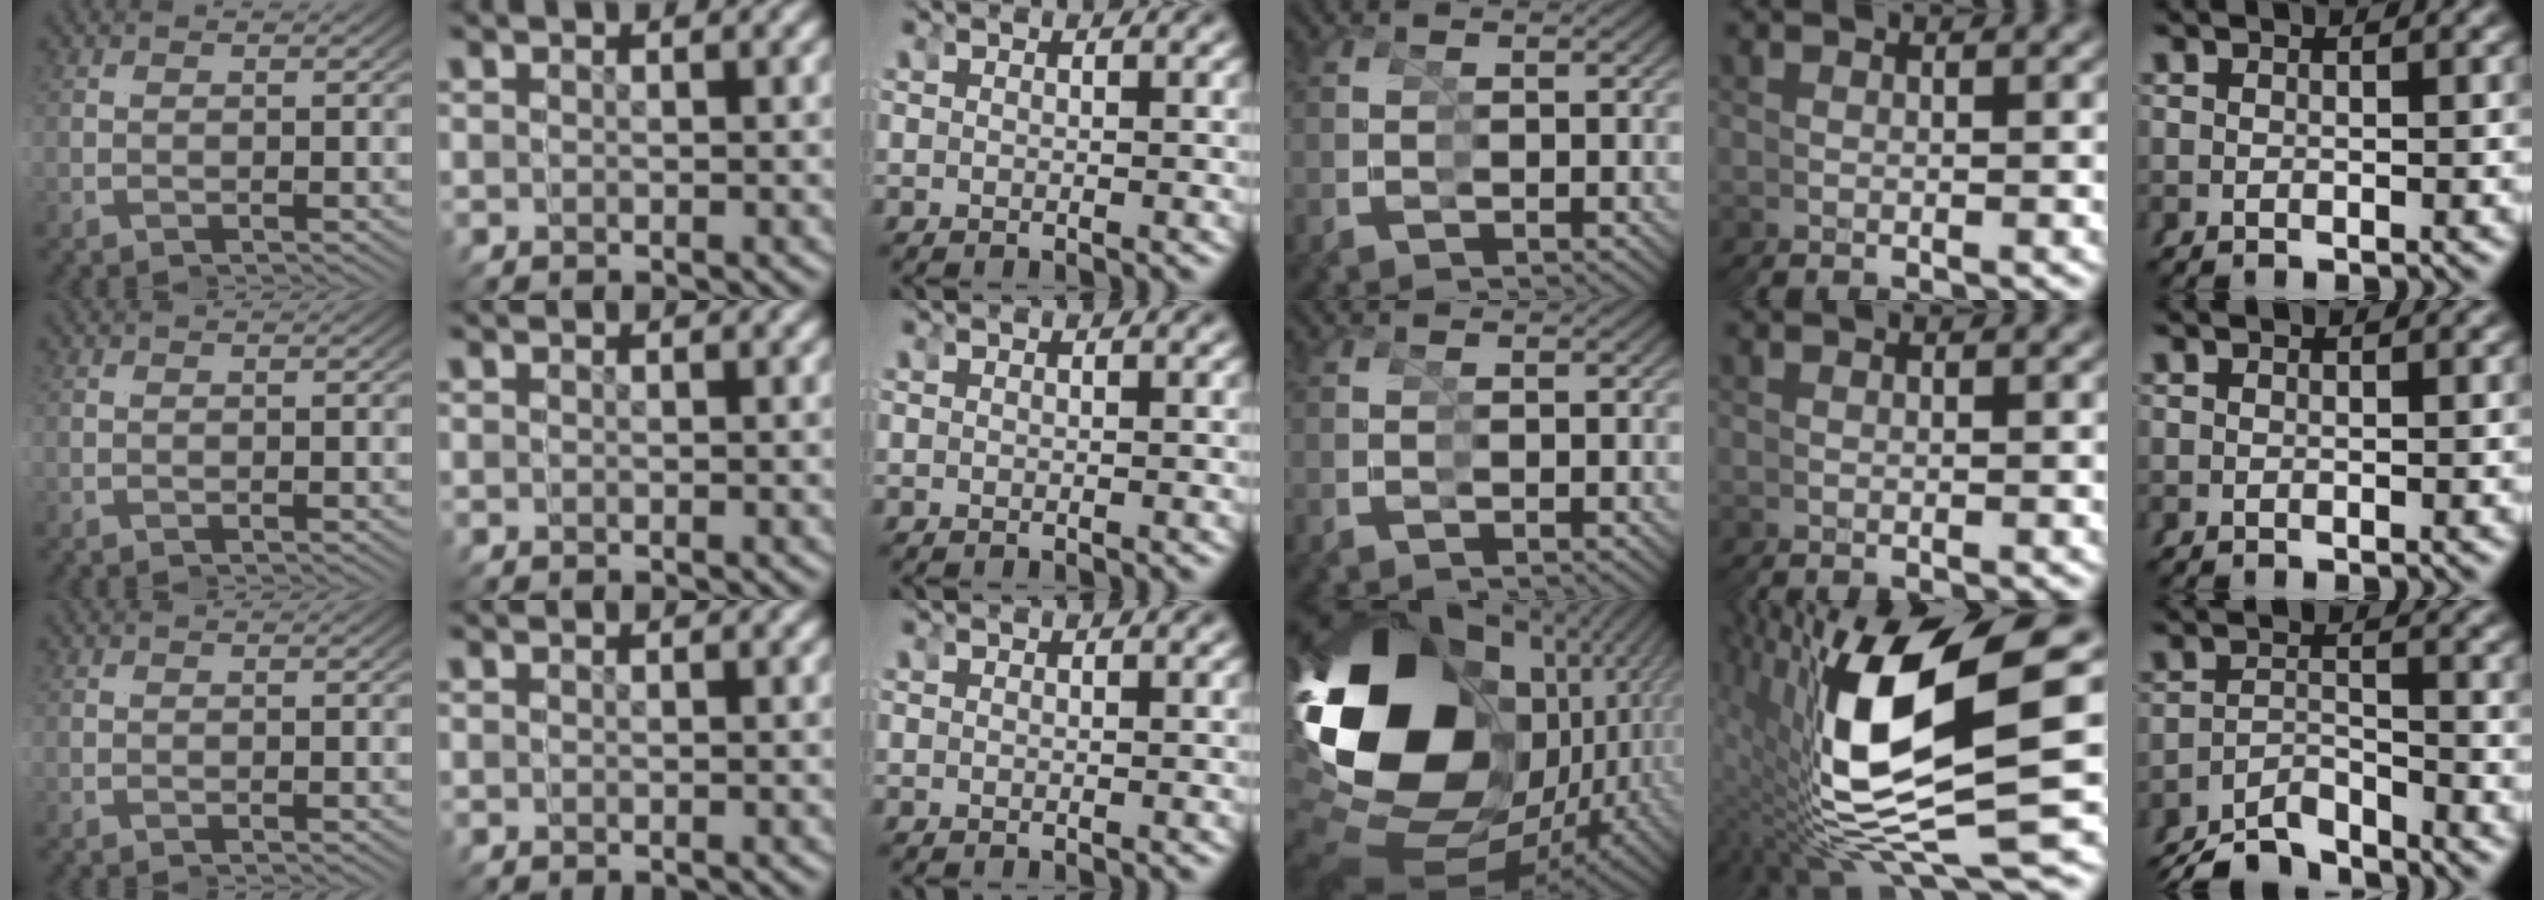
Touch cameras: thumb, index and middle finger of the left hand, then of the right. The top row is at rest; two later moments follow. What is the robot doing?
{"motion": "grasp_and_lifting", "object": "scissors"}